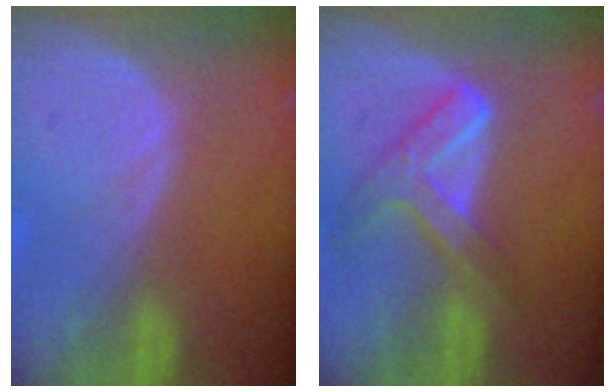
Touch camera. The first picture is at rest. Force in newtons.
{"total": 7.2, "press": 6.2, "slide": 3.7}